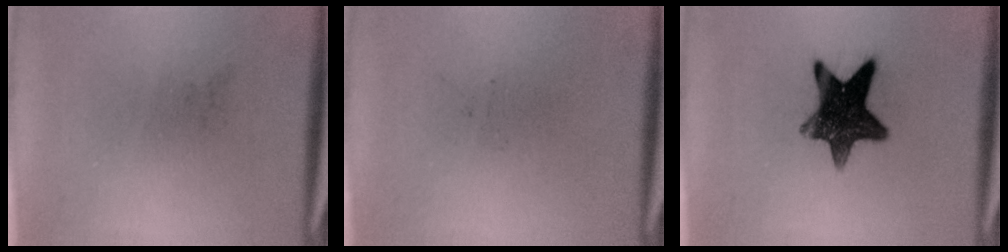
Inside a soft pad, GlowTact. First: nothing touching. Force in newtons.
{"total": 0.0}
{"total": 12.3}